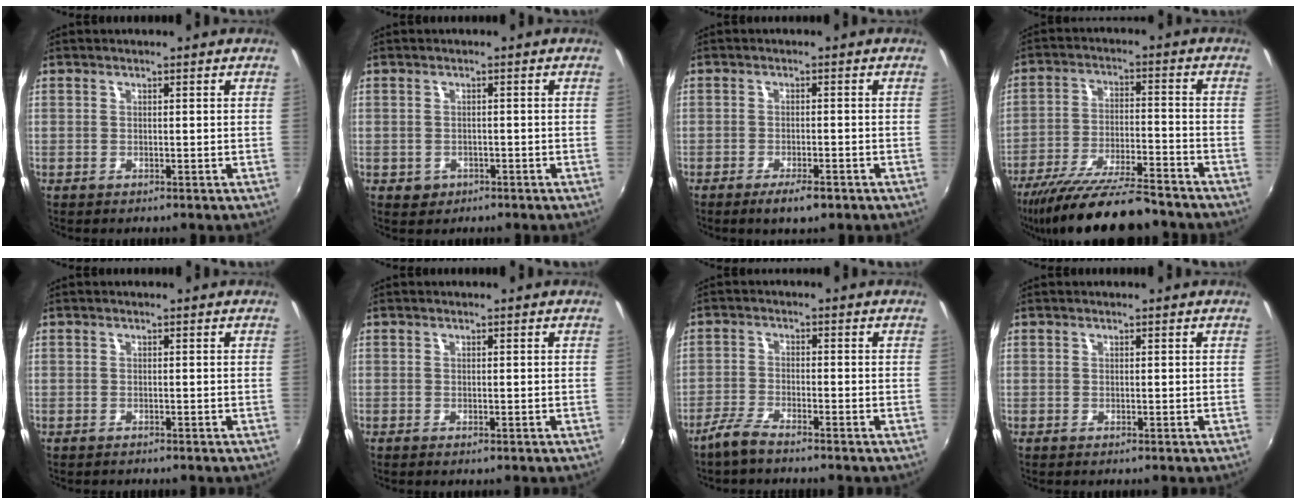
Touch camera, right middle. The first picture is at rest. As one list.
[{"total": 2.6, "force": [-1.0, 2.3, 0.8], "torque": [-0.020, -0.003, -0.011]}, {"total": 4.4, "force": [-3.0, 1.2, 3.1], "torque": [-0.068, -0.010, -0.049]}, {"total": 18.0, "force": [-15.5, 2.6, 8.8], "torque": [-0.177, -0.036, -0.249]}, {"total": 0.7, "force": [-0.6, 0.2, 0.1], "torque": [-0.004, -0.002, -0.011]}, {"total": 0.6, "force": [-0.4, 0.2, 0.3], "torque": [-0.006, -0.003, -0.007]}, {"total": 4.2, "force": [-3.6, 0.6, 2.1], "torque": [-0.062, -0.004, -0.076]}, {"total": 0.0}]